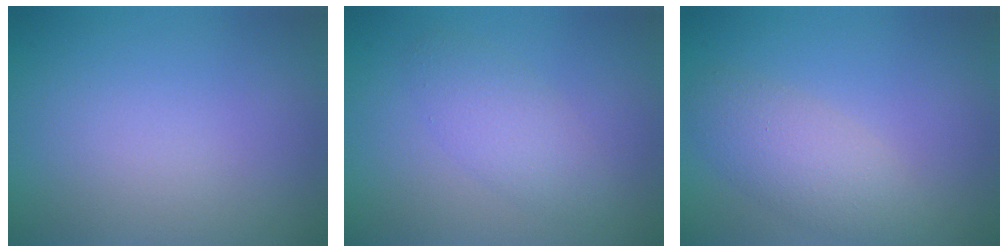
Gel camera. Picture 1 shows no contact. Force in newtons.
{"total": 2.8, "press": 2.8, "slide": 0.2}
{"total": 3.4, "press": 3.4, "slide": 0.0}